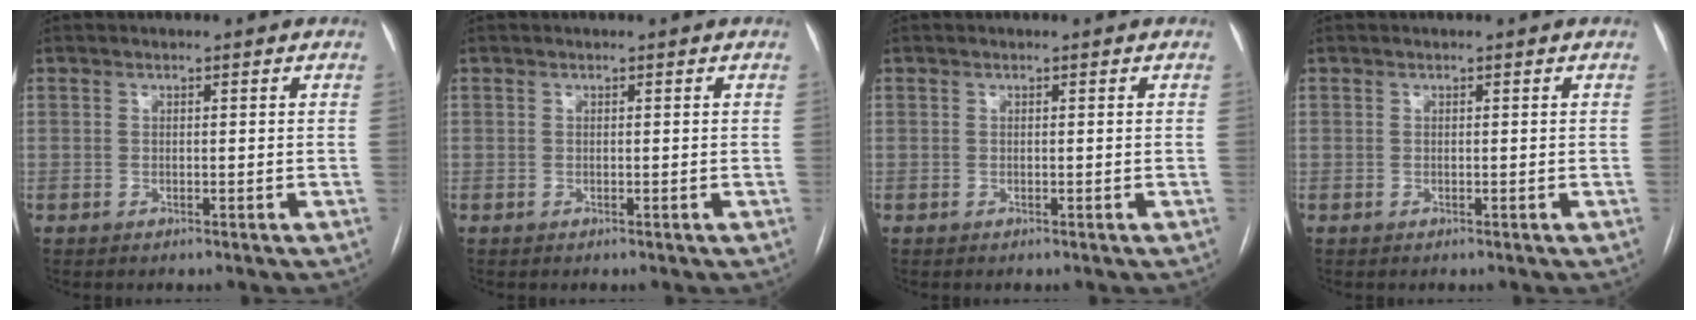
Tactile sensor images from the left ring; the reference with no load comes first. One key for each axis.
{"total": 0.0}
{"total": 0.0}
{"total": 0.0}